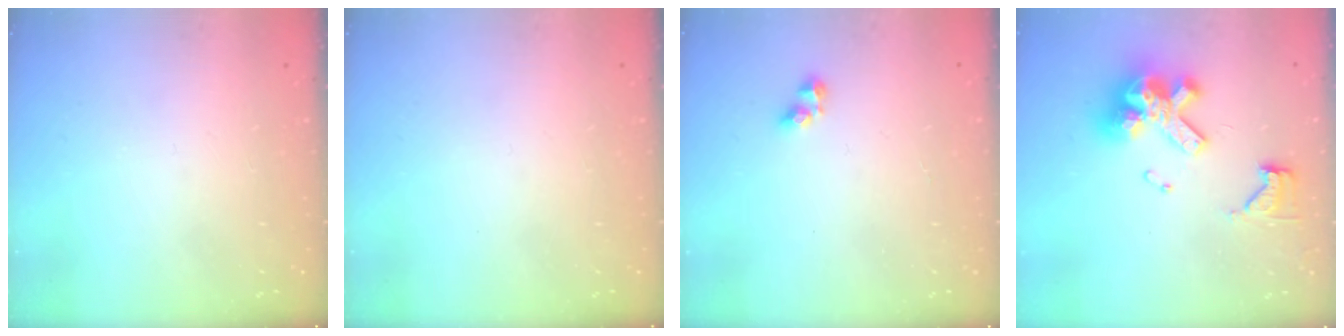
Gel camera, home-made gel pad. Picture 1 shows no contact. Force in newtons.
{"total": 0.0}
{"total": 2.9, "press": 2.6, "slide": 1.1}
{"total": 14.8, "press": 14.7, "slide": 1.8}